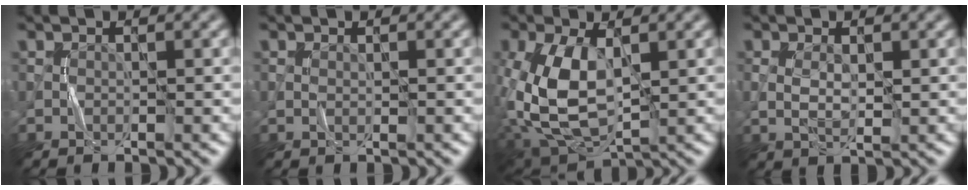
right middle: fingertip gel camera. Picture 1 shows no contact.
{"total": 0.8, "force": [0.1, 0.4, 0.7], "torque": [-0.014, -0.001, 0.001]}
{"total": 9.8, "force": [0.2, 5.5, 8.1], "torque": [-0.194, -0.004, 0.006]}
{"total": 2.4, "force": [0.3, 1.3, 2.0], "torque": [-0.047, -0.002, 0.007]}